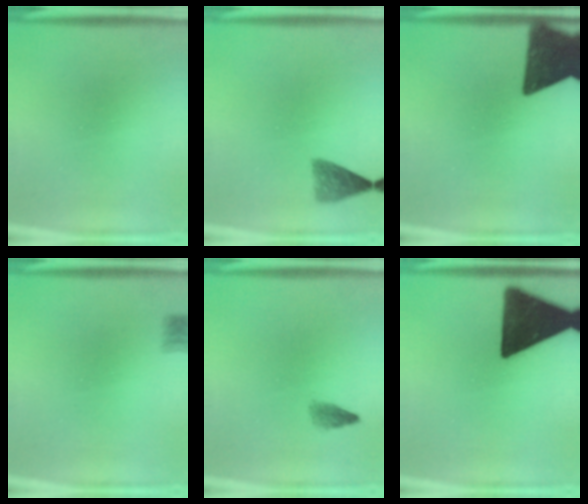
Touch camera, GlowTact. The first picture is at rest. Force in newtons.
{"total": 3.1}
{"total": 12.5}
{"total": 2.1}
{"total": 1.5}
{"total": 18.6}